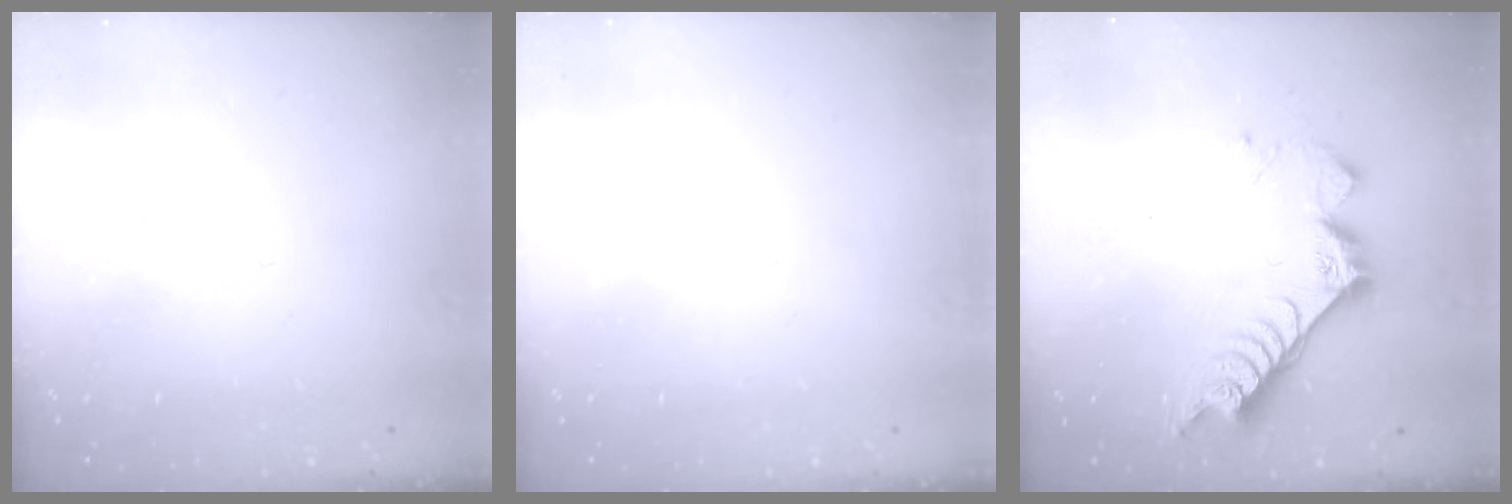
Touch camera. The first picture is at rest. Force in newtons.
{"total": 0.0}
{"total": 10.1, "press": 10.0, "slide": 1.0}